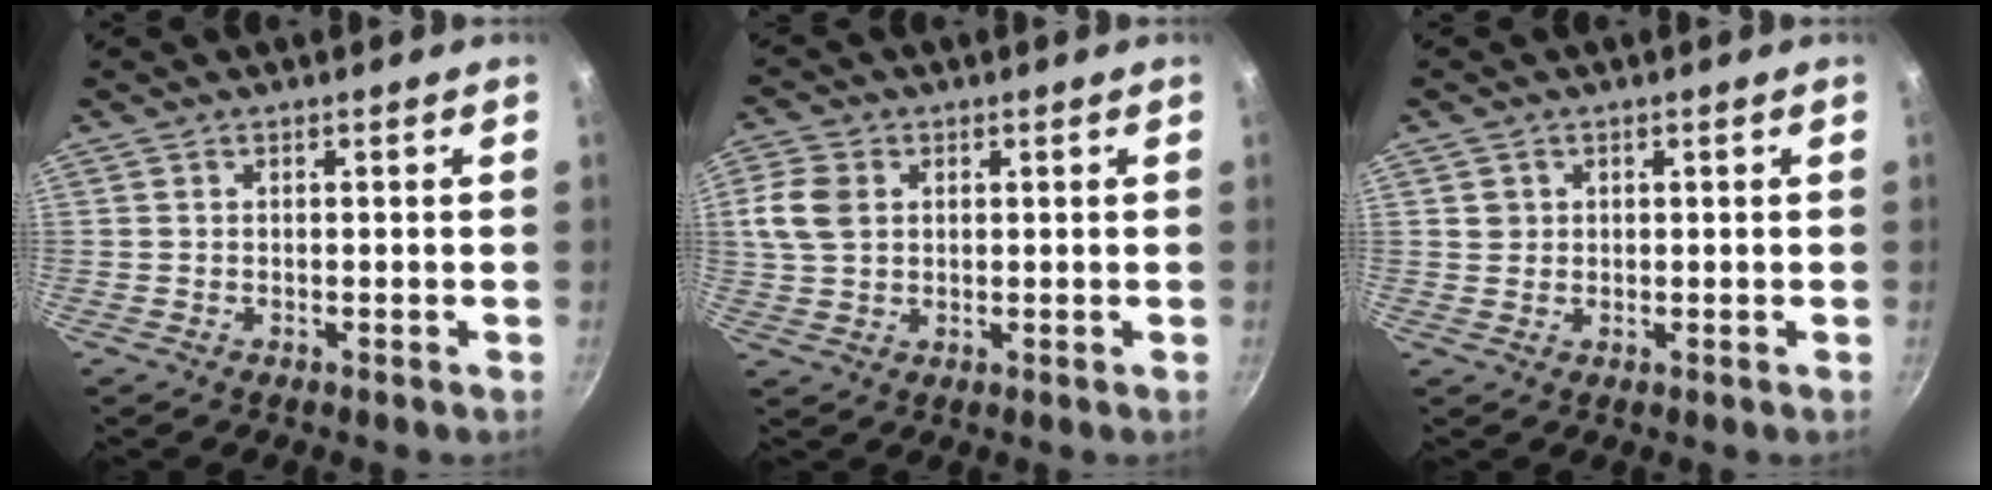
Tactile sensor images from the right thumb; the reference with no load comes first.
{"total": 6.9, "force": [1.5, 5.2, 4.3], "torque": [-0.079, 0.005, 0.028]}
{"total": 2.0, "force": [0.5, 1.9, 0.5], "torque": [0.002, 0.005, 0.008]}